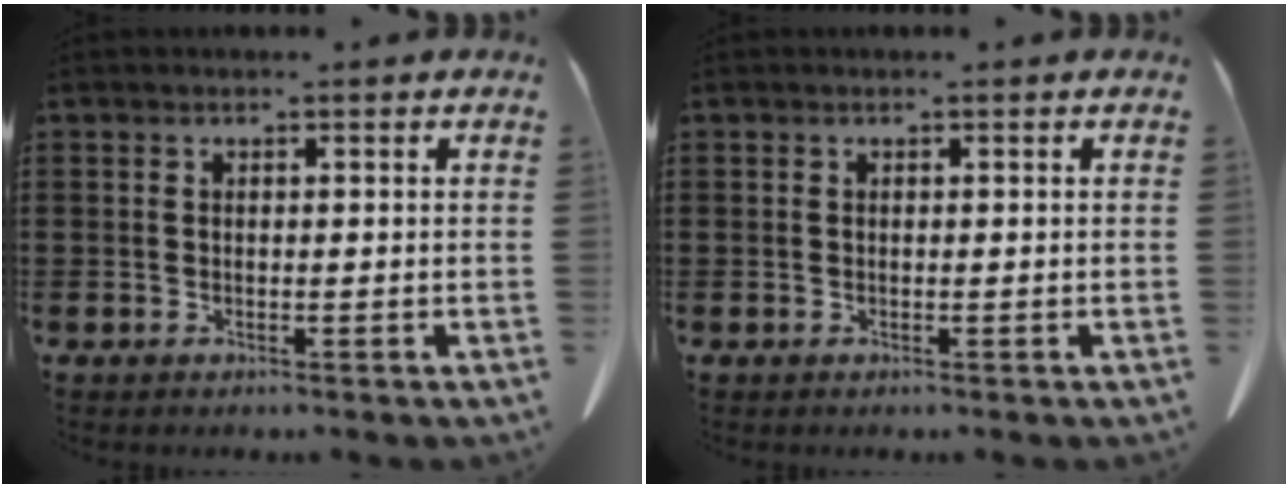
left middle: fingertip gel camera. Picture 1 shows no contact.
{"total": 0.0}